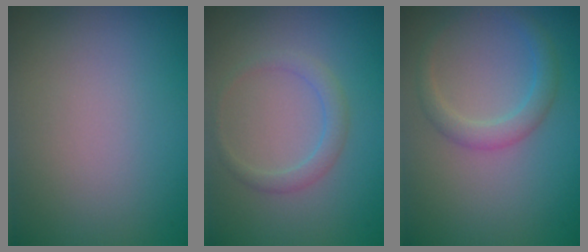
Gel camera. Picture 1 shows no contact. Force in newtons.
{"total": 1.8, "press": 1.8, "slide": 0.0}
{"total": 2.3, "press": 2.2, "slide": 0.1}